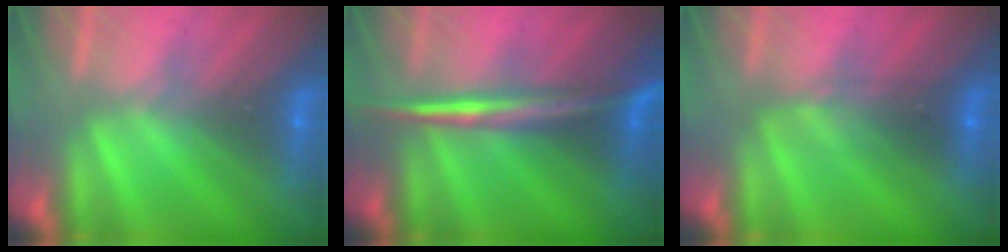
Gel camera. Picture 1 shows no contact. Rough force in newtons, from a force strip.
{"total": 2.9}
{"total": 2.4}